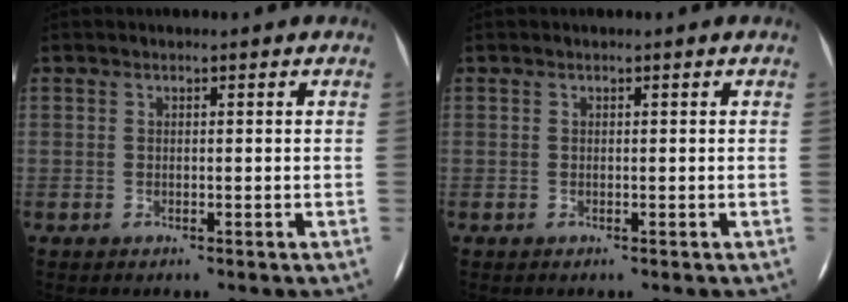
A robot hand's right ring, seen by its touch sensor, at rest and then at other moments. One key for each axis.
{"total": 0.0}